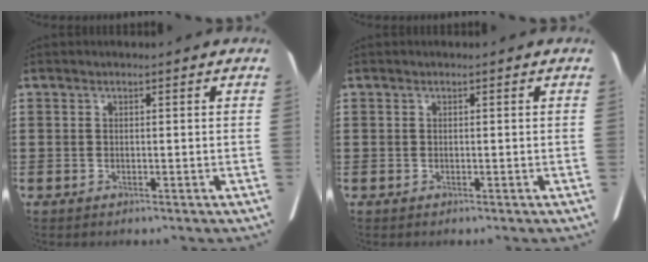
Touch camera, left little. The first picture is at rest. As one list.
[{"total": 0.0}]